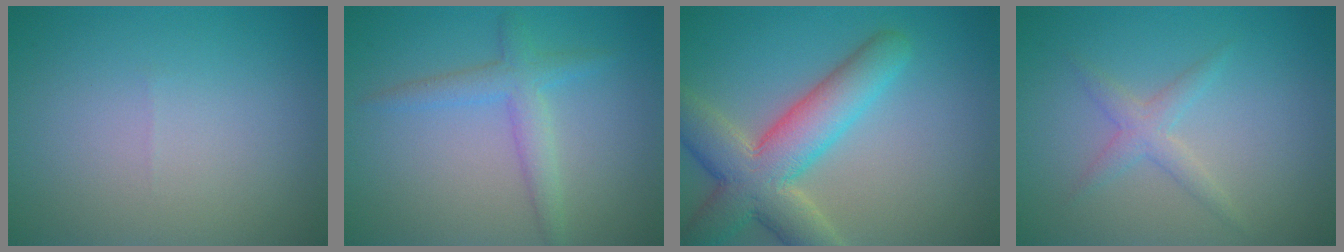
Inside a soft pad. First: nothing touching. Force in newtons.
{"total": 2.7, "press": 2.7, "slide": 0.2}
{"total": 7.9, "press": 7.8, "slide": 0.6}
{"total": 1.8, "press": 1.8, "slide": 0.1}